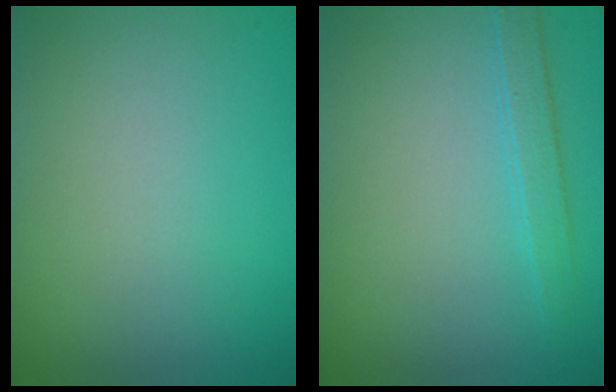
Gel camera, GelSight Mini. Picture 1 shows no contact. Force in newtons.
{"total": 1.7, "press": 1.7, "slide": 0.1}